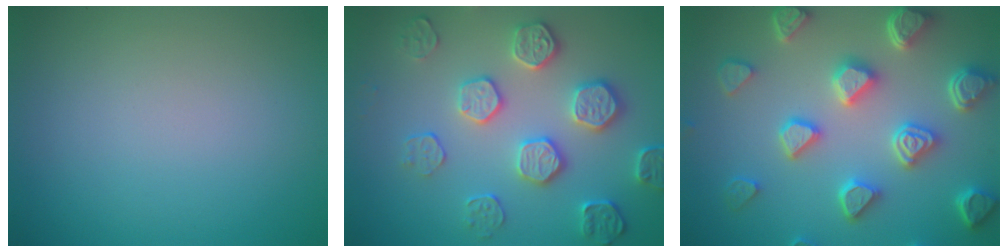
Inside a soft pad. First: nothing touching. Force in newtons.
{"total": 4.5, "press": 4.2, "slide": 1.7}
{"total": 6.7, "press": 5.5, "slide": 3.7}